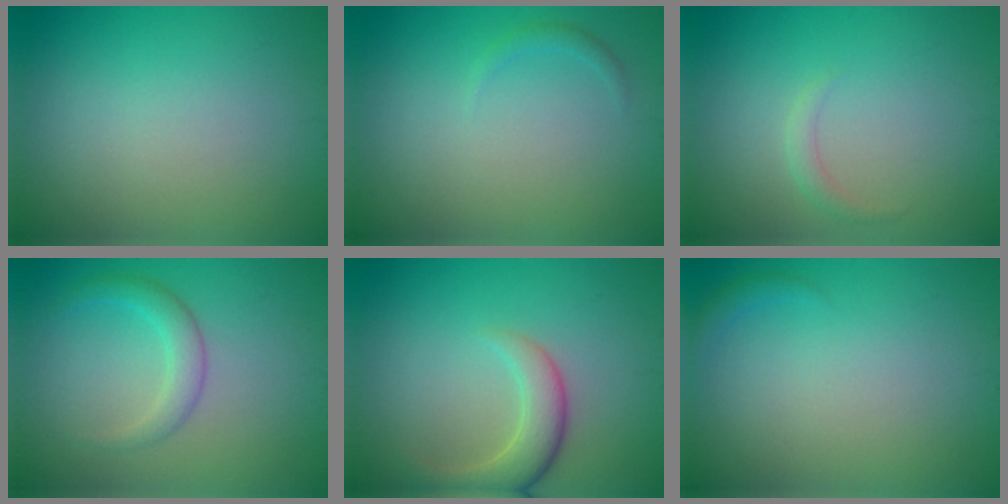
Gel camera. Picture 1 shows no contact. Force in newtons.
{"total": 0.8, "press": 0.8, "slide": 0.1}
{"total": 1.0, "press": 1.0, "slide": 0.0}
{"total": 2.3, "press": 2.3, "slide": 0.1}
{"total": 4.1, "press": 4.1, "slide": 0.3}
{"total": 0.9, "press": 0.9, "slide": 0.1}